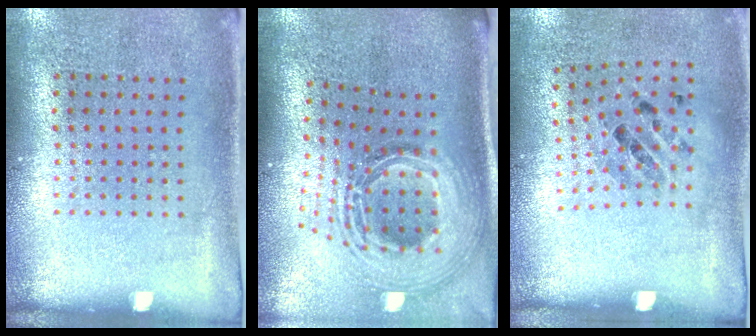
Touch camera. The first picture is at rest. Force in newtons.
{"total": 3.0, "press": 2.0, "slide": 2.2}
{"total": 1.0, "press": 0.8, "slide": 0.6}